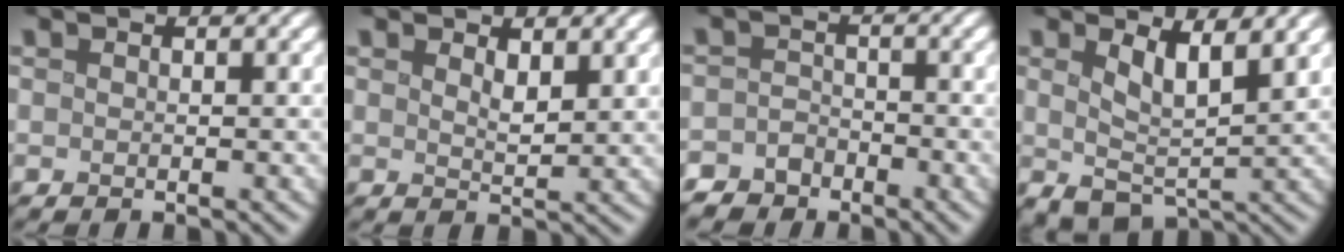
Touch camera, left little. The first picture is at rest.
{"total": 1.6, "force": [0.9, 0.6, 1.1], "torque": [-0.021, -0.005, 0.021]}
{"total": 4.0, "force": [-3.1, 2.5, 0.1], "torque": [0.032, 0.001, -0.052]}
{"total": 3.4, "force": [1.6, 1.4, 2.7], "torque": [-0.061, -0.010, 0.033]}